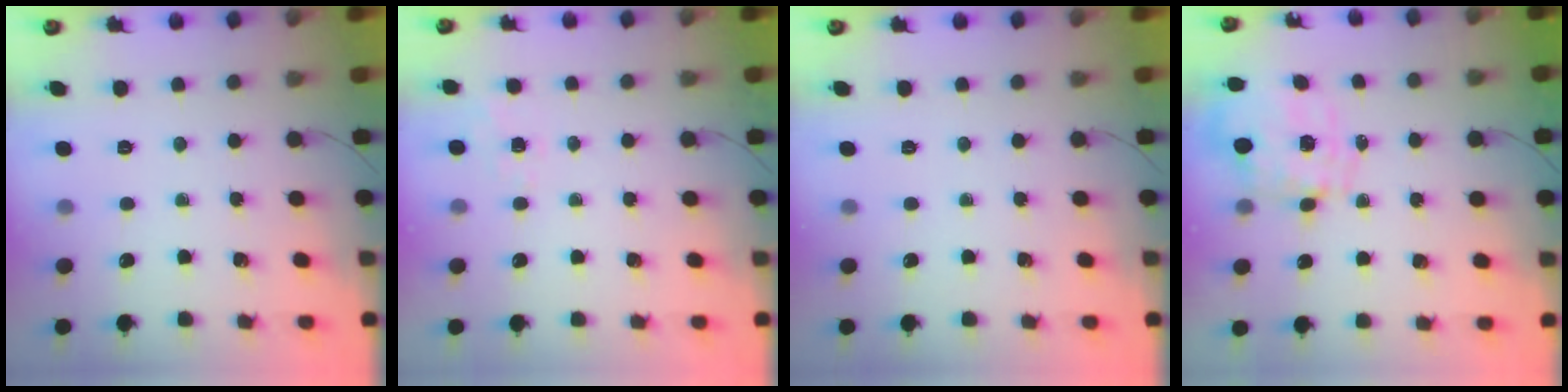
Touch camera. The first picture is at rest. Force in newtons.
{"total": 4.5, "press": 4.3, "slide": 1.5}
{"total": 0.0}
{"total": 1.9, "press": 1.5, "slide": 1.1}